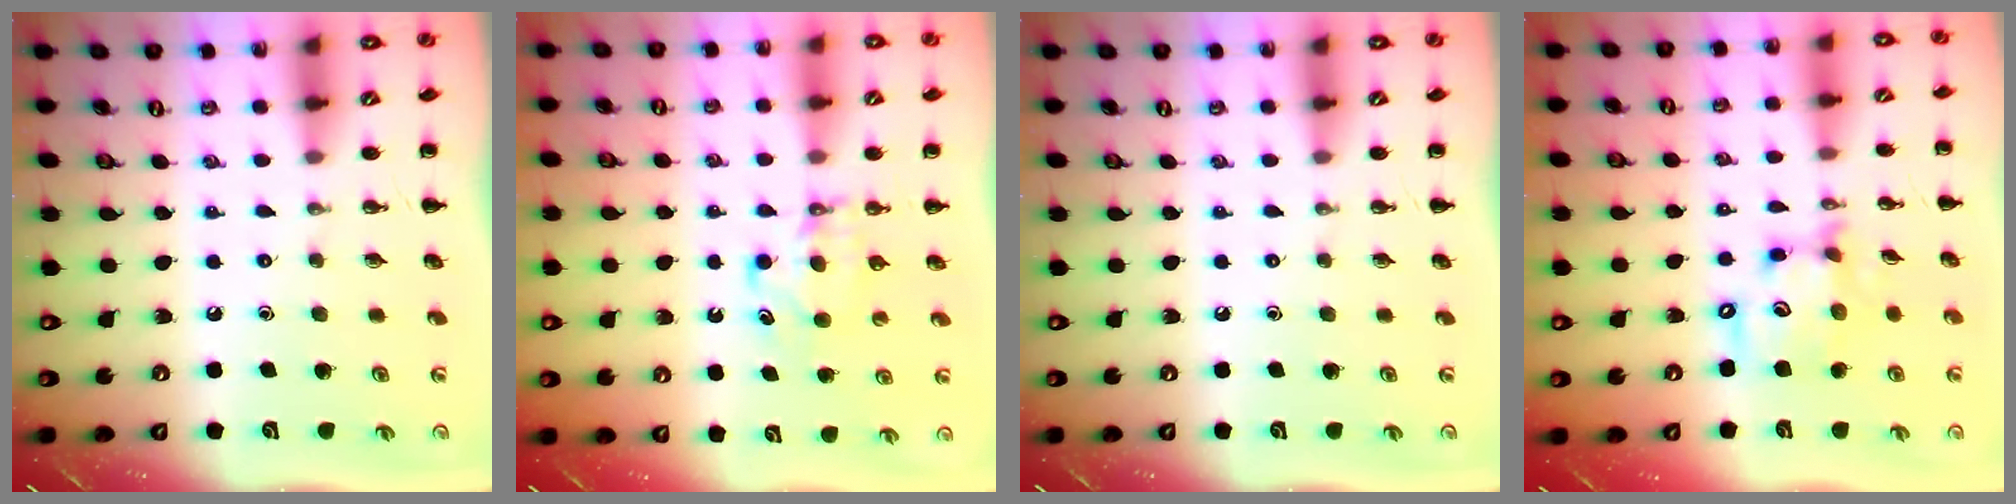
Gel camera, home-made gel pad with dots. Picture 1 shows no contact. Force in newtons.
{"total": 5.0, "press": 4.9, "slide": 1.1}
{"total": 0.0}
{"total": 13.6, "press": 13.3, "slide": 2.6}